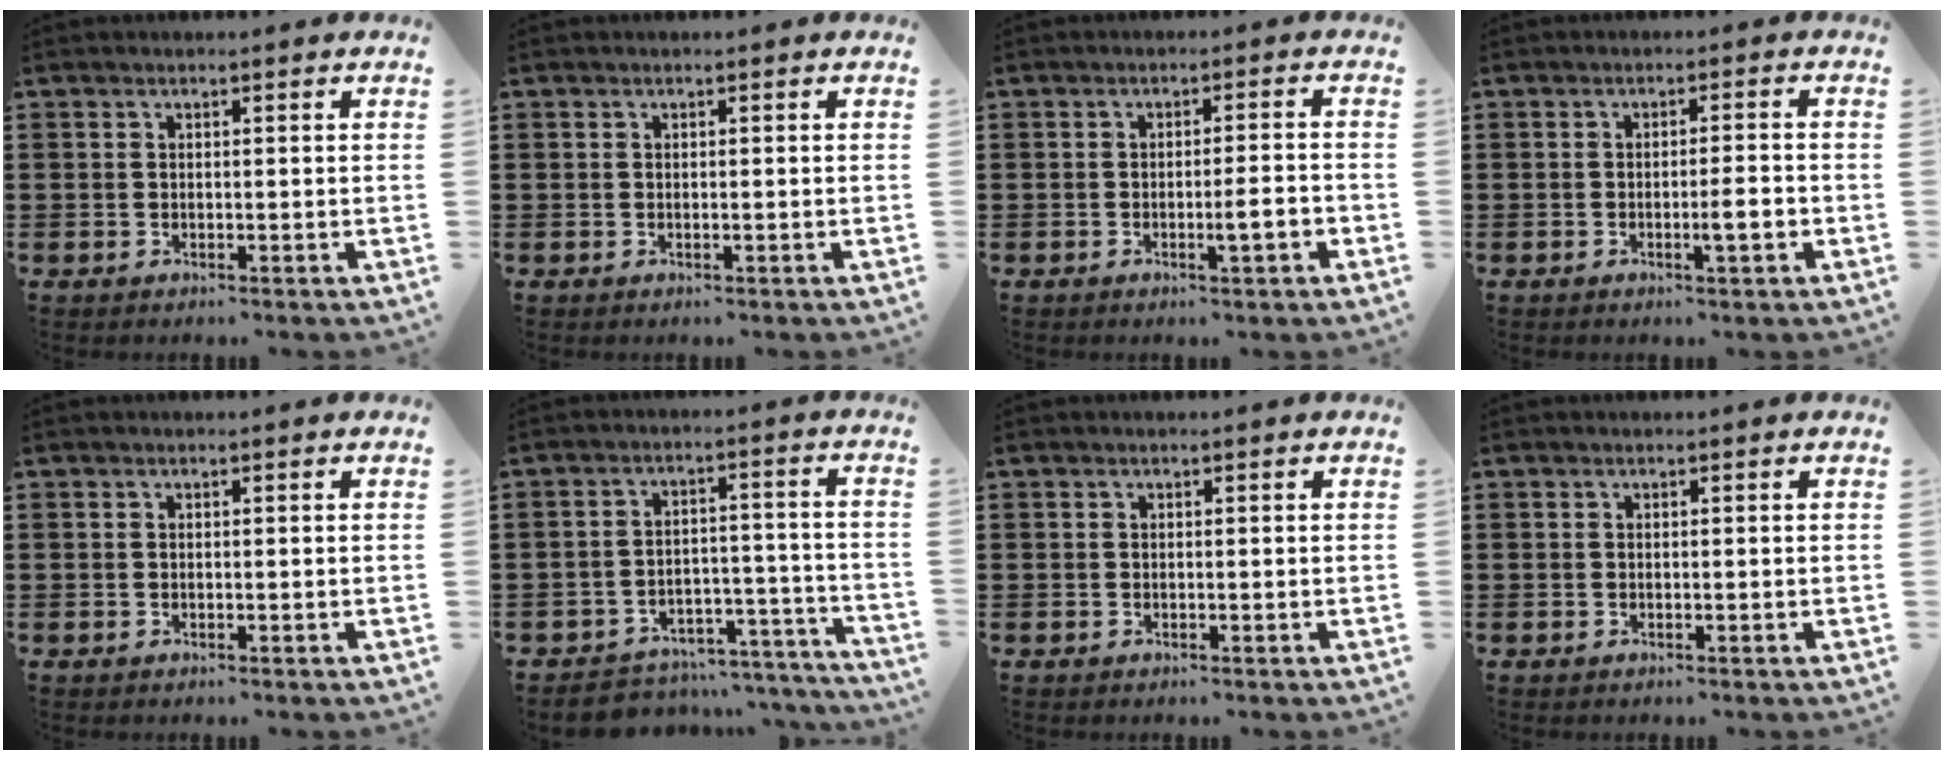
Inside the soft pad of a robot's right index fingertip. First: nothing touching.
{"total": 0.0}
{"total": 3.5, "force": [-1.3, 0.2, 3.3], "torque": [-0.055, -0.005, -0.024]}
{"total": 3.3, "force": [-1.1, 0.3, 3.1], "torque": [-0.052, -0.002, -0.020]}
{"total": 0.0}
{"total": 4.2, "force": [-4.0, 1.2, 0.6], "torque": [-0.018, 0.006, -0.081]}
{"total": 0.0}
{"total": 0.0}